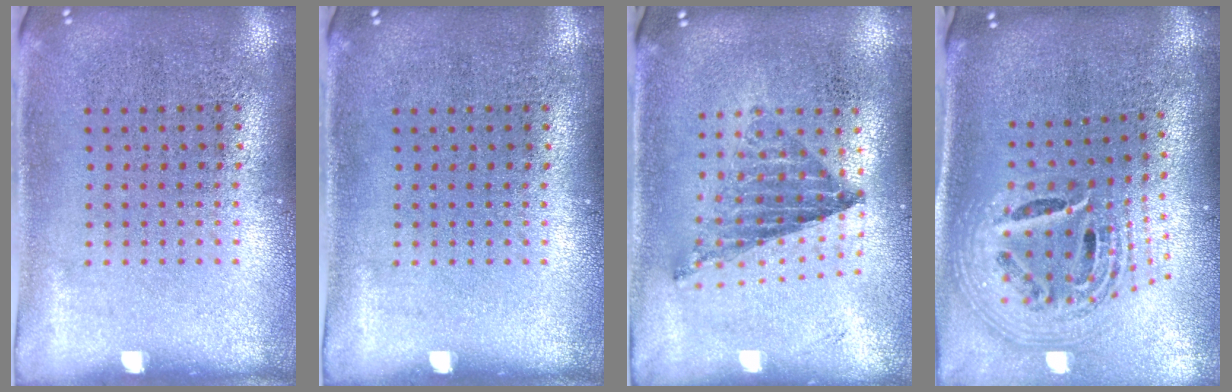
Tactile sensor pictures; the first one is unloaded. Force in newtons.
{"total": 0.0}
{"total": 0.7, "press": 0.7, "slide": 0.1}
{"total": 2.8, "press": 1.9, "slide": 2.0}